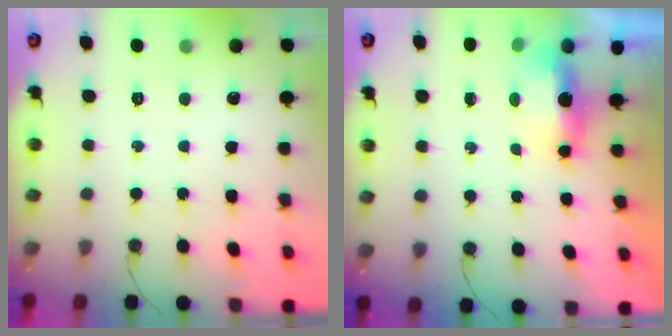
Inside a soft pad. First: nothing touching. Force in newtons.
{"total": 14.4, "press": 7.0, "slide": 12.6}